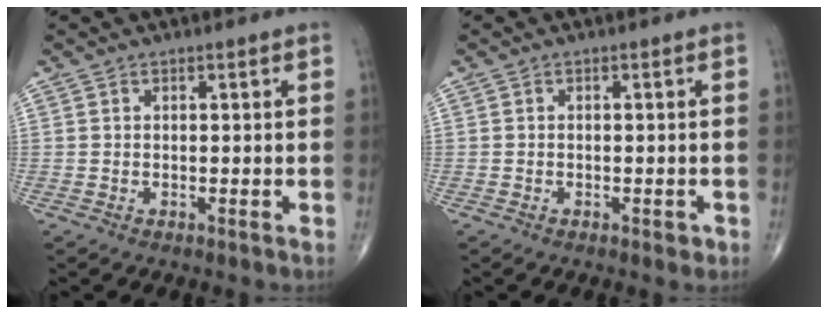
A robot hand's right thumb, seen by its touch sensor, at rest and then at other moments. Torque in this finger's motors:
{"motor_torque": [-0.06, 0.14, -0.09, -0.11, 0.03]}